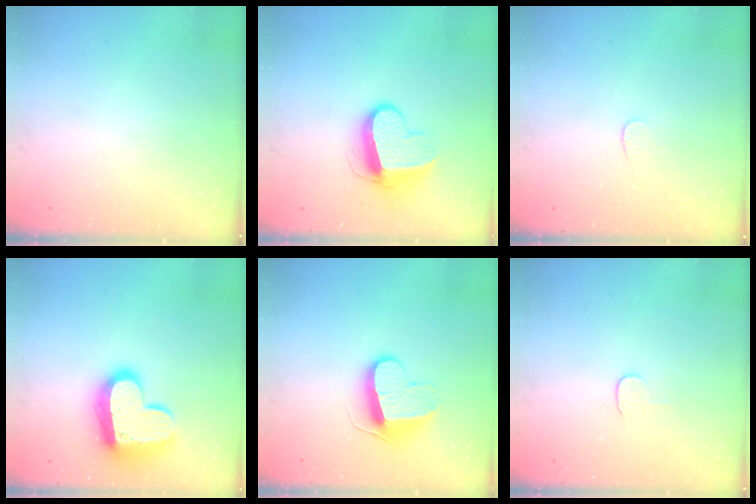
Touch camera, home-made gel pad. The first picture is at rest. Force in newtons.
{"total": 10.3, "press": 10.3, "slide": 0.5}
{"total": 3.0, "press": 3.0, "slide": 0.2}
{"total": 19.0, "press": 19.0, "slide": 1.5}
{"total": 10.1, "press": 10.1, "slide": 0.4}
{"total": 3.9, "press": 3.8, "slide": 0.4}